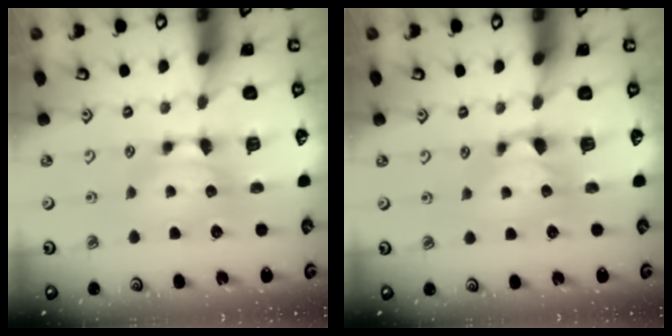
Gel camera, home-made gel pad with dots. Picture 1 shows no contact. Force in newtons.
{"total": 1.1, "press": 0.8, "slide": 0.7}